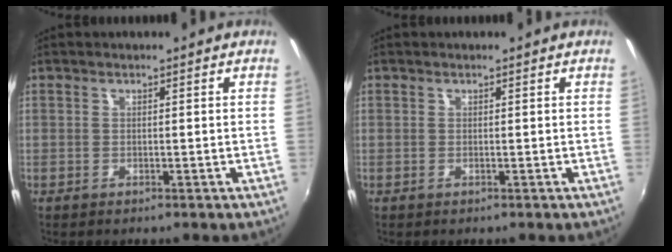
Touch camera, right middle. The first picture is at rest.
{"total": 0.0}